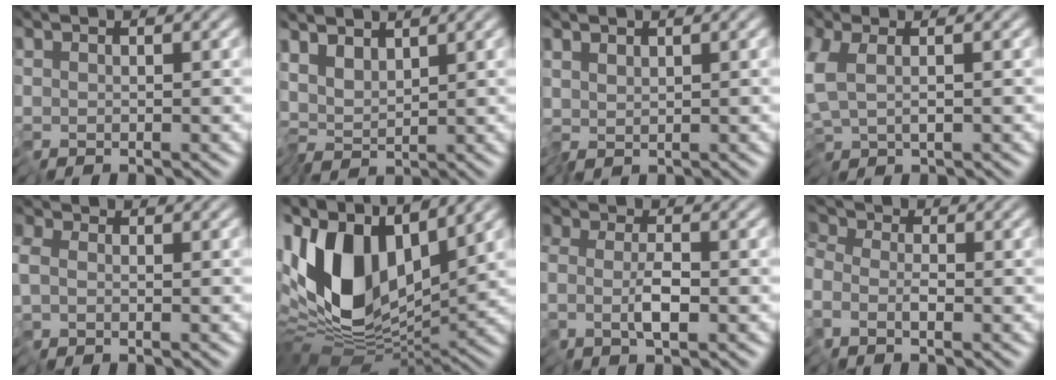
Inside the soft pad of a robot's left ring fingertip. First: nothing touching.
{"total": 2.1, "force": [0.9, 1.3, 1.4], "torque": [-0.030, -0.002, 0.008]}
{"total": 0.8, "force": [0.3, 0.5, 0.5], "torque": [-0.015, -0.002, 0.005]}
{"total": 3.6, "force": [-0.7, 1.9, 3.0], "torque": [-0.075, -0.003, -0.010]}
{"total": 1.6, "force": [-1.0, 1.1, 0.5], "torque": [-0.014, -0.006, -0.025]}
{"total": 12.5, "force": [2.1, 7.2, 10.0], "torque": [-0.207, -0.011, 0.029]}
{"total": 2.1, "force": [-1.3, 0.6, 1.5], "torque": [-0.027, -0.009, -0.027]}
{"total": 3.0, "force": [-1.9, 1.8, 1.4], "torque": [-0.021, -0.009, -0.045]}